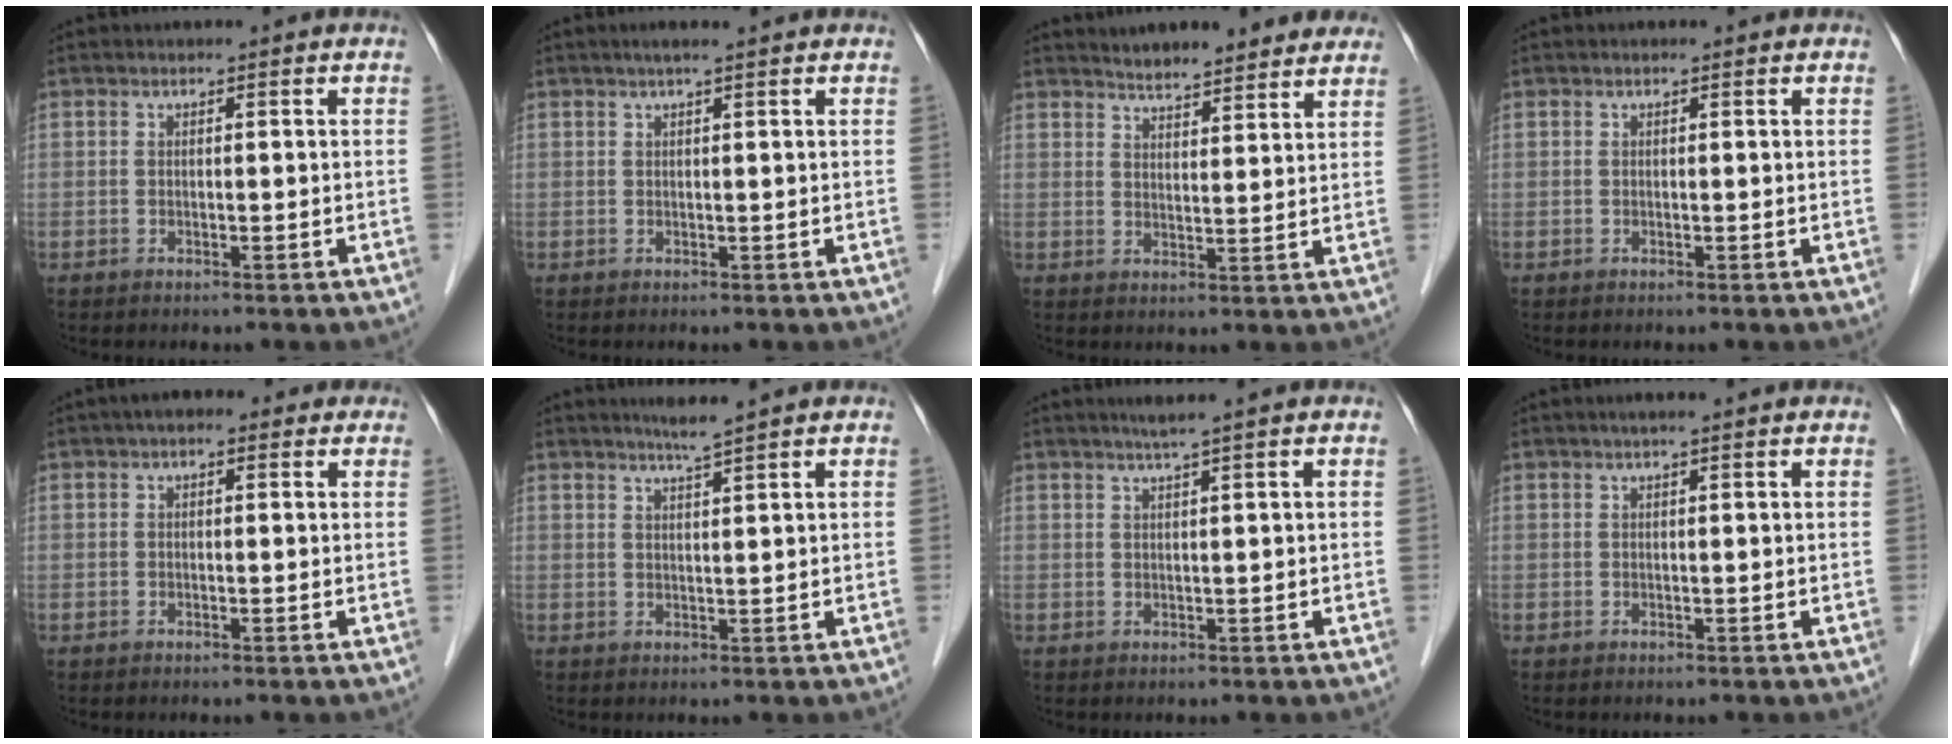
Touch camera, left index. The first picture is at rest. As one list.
[{"total": 3.1, "force": [2.4, 0.0, 2.0], "torque": [-0.024, 0.023, 0.034]}, {"total": 9.9, "force": [8.9, 2.0, 3.7], "torque": [-0.045, 0.012, 0.112]}, {"total": 0.0}, {"total": 3.2, "force": [1.8, 1.7, 1.9], "torque": [-0.028, 0.026, 0.020]}, {"total": 2.8, "force": [2.3, -0.9, 1.3], "torque": [-0.022, -0.005, 0.042]}, {"total": 2.3, "force": [1.7, -0.8, 1.4], "torque": [-0.024, -0.001, 0.034]}, {"total": 2.8, "force": [2.2, 0.0, 1.7], "torque": [-0.021, 0.022, 0.030]}]